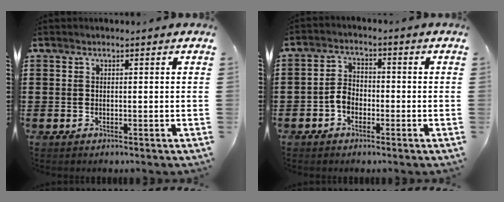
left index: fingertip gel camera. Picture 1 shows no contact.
{"total": 3.4, "force": [-1.5, 2.4, 2.0], "torque": [-0.054, 0.001, -0.034]}